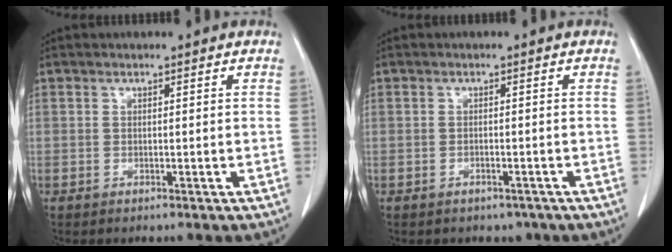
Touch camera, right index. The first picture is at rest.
{"total": 2.2, "force": [-1.6, 1.4, 0.3], "torque": [-0.002, 0.004, -0.017]}